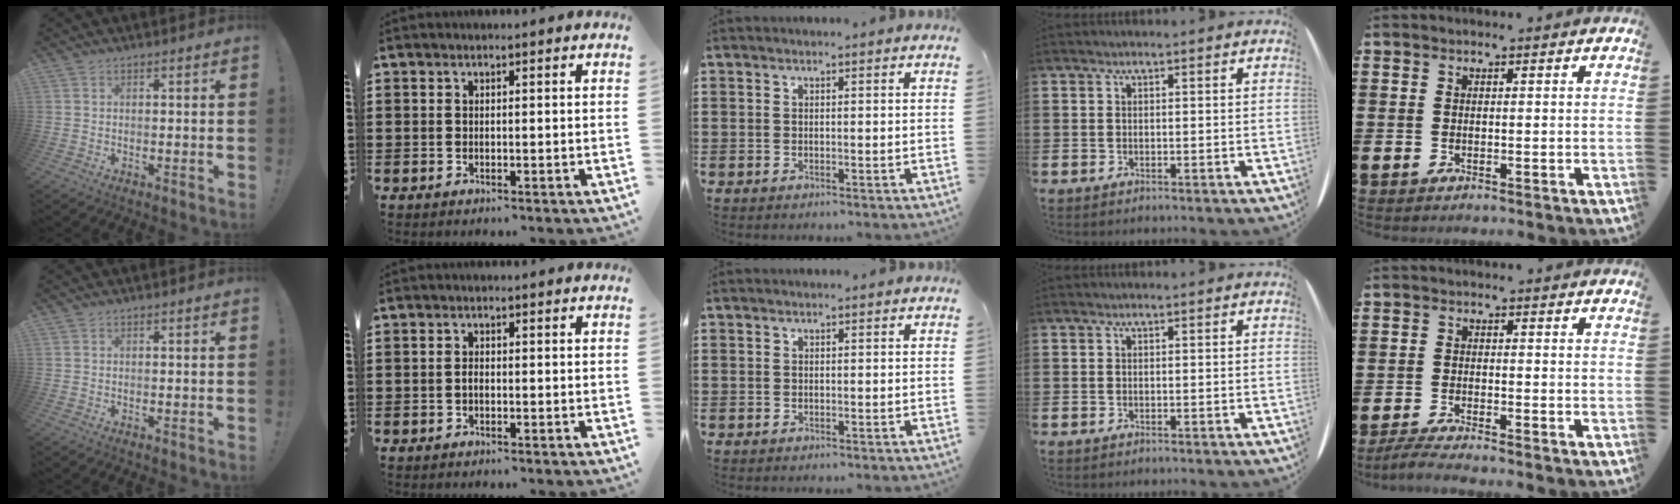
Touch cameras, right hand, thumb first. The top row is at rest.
{"index": {"total": 0.9, "force": [-0.3, 0.4, 0.8], "torque": [-0.017, -0.002, -0.005]}, "little": {"total": 1.9, "force": [-1.6, 0.0, 1.1], "torque": [-0.017, 0.003, -0.029]}}